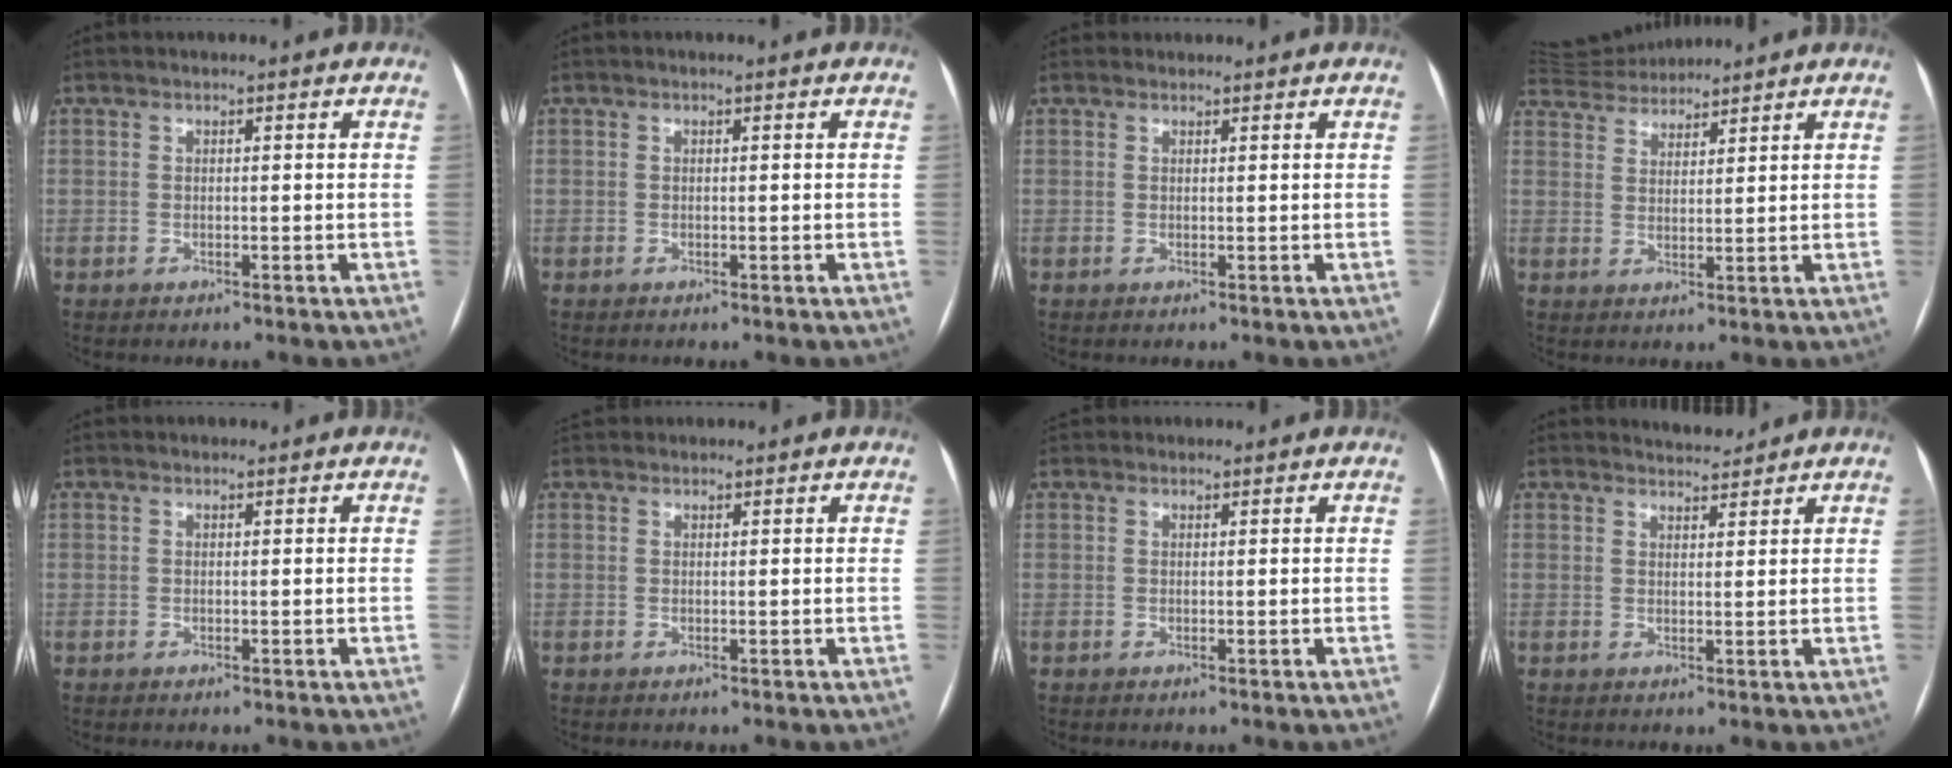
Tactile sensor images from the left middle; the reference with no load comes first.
{"total": 0.0}
{"total": 1.0, "force": [0.9, 0.3, -0.2], "torque": [0.001, 0.015, 0.017]}
{"total": 7.2, "force": [7.1, 0.7, 0.8], "torque": [-0.024, 0.026, 0.130]}
{"total": 0.9, "force": [0.8, 0.3, 0.0], "torque": [-0.004, 0.009, 0.013]}
{"total": 3.5, "force": [3.3, 1.1, 0.5], "torque": [-0.005, 0.037, 0.056]}
{"total": 2.2, "force": [2.1, 0.8, 0.1], "torque": [0.003, 0.027, 0.033]}
{"total": 3.0, "force": [3.0, 0.1, -0.2], "torque": [-0.004, 0.004, 0.050]}